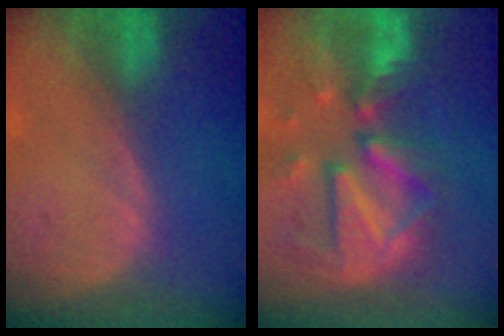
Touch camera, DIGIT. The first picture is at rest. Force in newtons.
{"total": 12.4, "press": 10.8, "slide": 6.1}